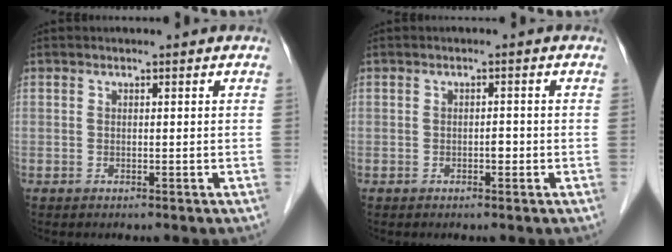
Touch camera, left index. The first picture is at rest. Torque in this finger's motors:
{"motor_torque": [-0.09, 0.04, -0.01, 0.01]}